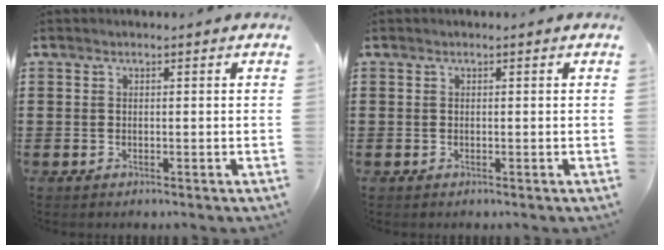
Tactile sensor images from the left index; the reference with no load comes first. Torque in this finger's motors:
{"motor_torque": [0.00, 0.00, 0.00, 0.00]}